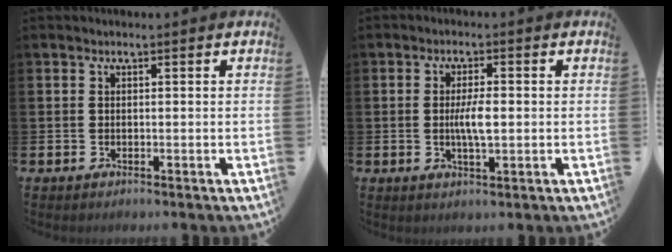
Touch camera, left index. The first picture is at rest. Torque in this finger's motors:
{"motor_torque": [0.95, 0.26, 0.16, 0.08]}